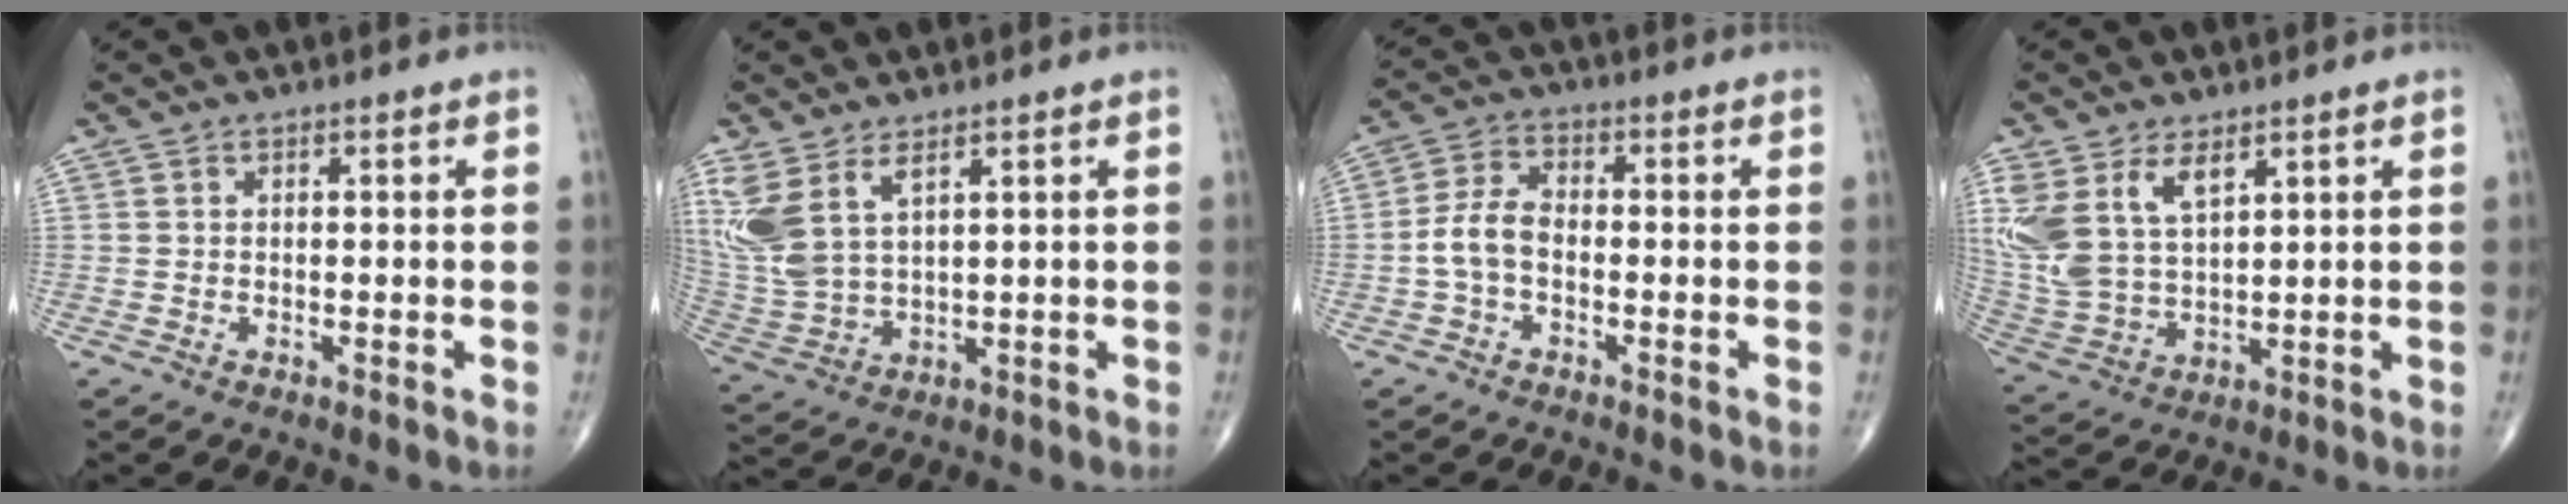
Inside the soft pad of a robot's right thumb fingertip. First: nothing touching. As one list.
[{"total": 10.2, "force": [5.3, 4.4, 7.5], "torque": [-0.182, -0.018, 0.126]}, {"total": 5.8, "force": [-1.3, 3.4, 4.5], "torque": [-0.091, 0.022, -0.033]}, {"total": 13.7, "force": [6.4, 7.7, 9.3], "torque": [-0.202, -0.019, 0.142]}]